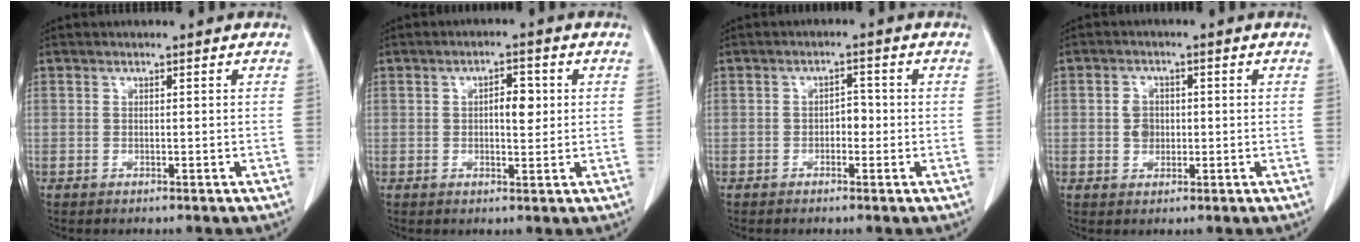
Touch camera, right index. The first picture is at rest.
{"total": 3.8, "force": [0.6, 1.5, 3.4], "torque": [-0.055, 0.004, 0.009]}
{"total": 2.2, "force": [-0.5, 1.3, 1.7], "torque": [-0.017, 0.007, -0.009]}
{"total": 3.1, "force": [-0.1, 2.5, 1.7], "torque": [-0.027, 0.007, 0.000]}